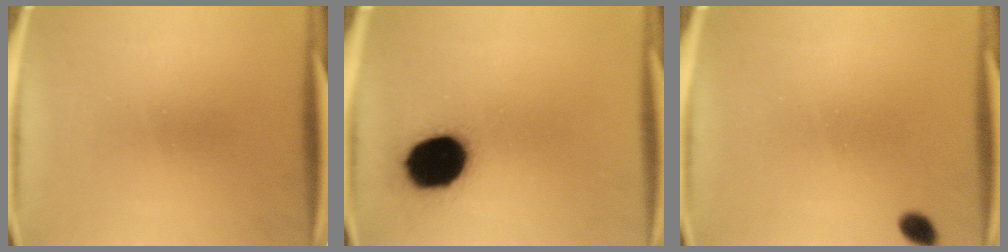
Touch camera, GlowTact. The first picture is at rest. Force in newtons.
{"total": 16.9}
{"total": 2.1}